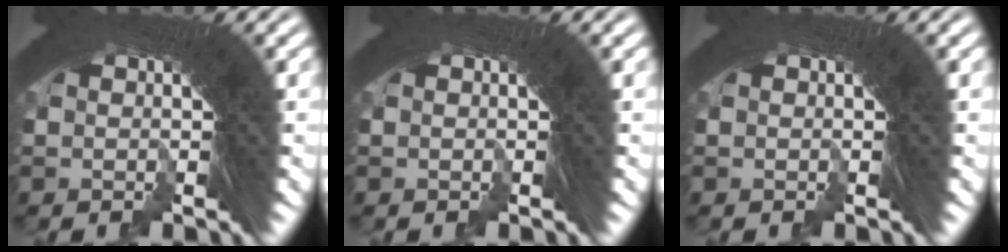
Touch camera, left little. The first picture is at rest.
{"total": 0.0}
{"total": 0.0}